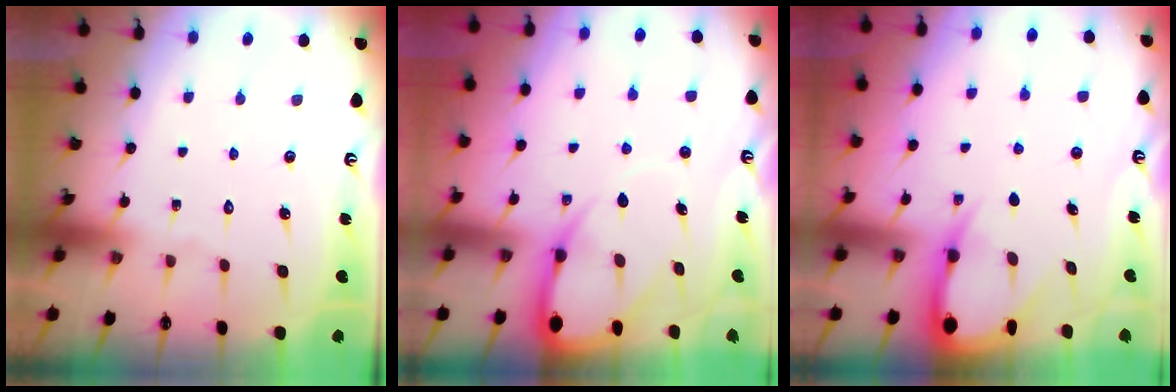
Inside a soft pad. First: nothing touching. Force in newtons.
{"total": 9.8, "press": 9.8, "slide": 1.1}
{"total": 5.5, "press": 5.5, "slide": 0.8}